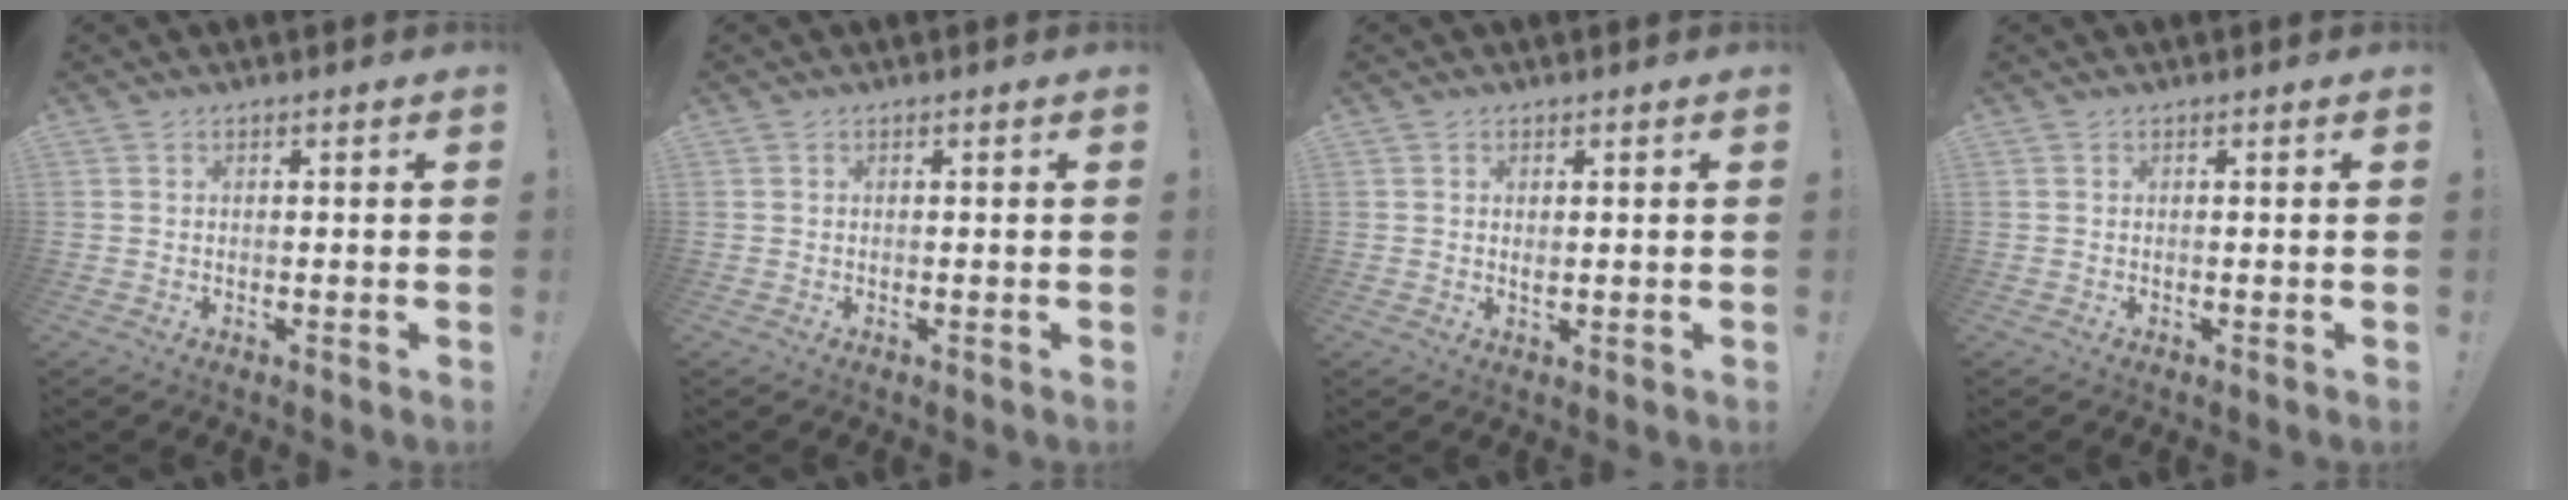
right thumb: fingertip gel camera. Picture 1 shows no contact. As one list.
[{"total": 0.0}, {"total": 1.1, "force": [0.4, 0.5, 0.9], "torque": [-0.011, -0.003, 0.006]}, {"total": 0.0}]